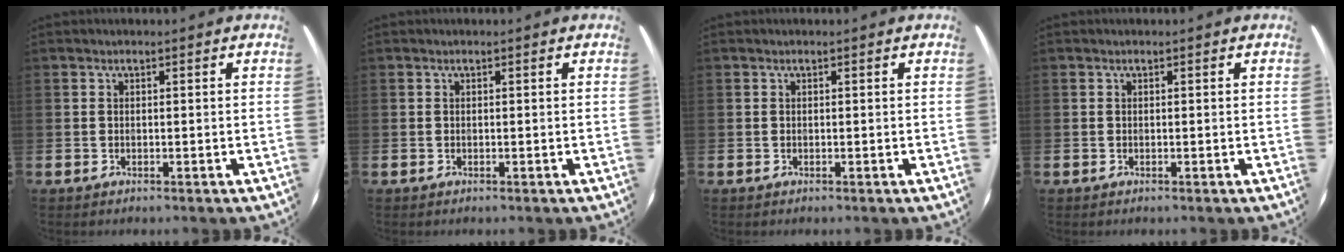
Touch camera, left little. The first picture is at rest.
{"total": 0.0}
{"total": 0.0}
{"total": 0.0}